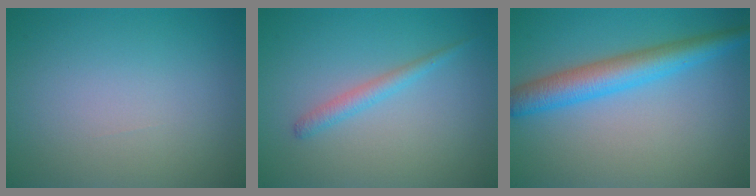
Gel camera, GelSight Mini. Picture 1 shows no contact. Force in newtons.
{"total": 1.5, "press": 1.5, "slide": 0.2}
{"total": 5.0, "press": 5.0, "slide": 0.1}